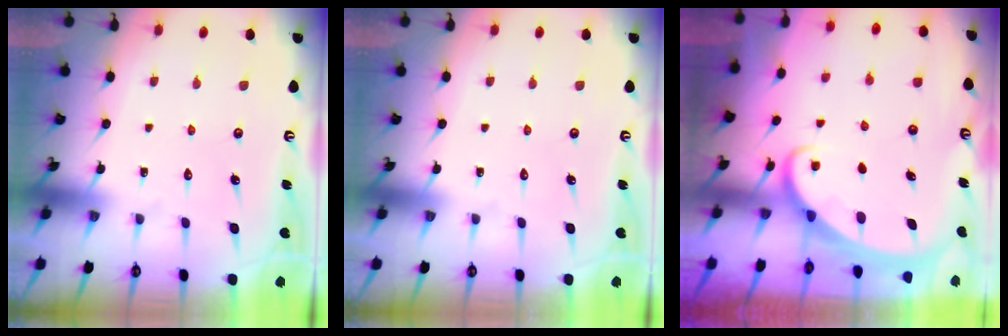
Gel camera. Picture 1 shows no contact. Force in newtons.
{"total": 0.0}
{"total": 2.1, "press": 2.1, "slide": 0.0}